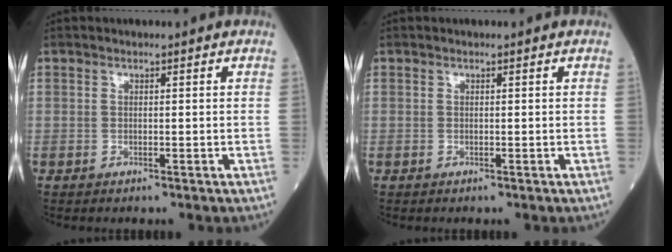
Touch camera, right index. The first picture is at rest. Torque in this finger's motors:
{"motor_torque": [0.00, 0.00, 0.00, 0.00]}